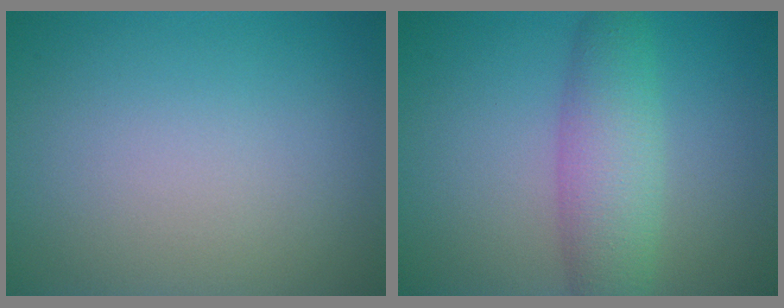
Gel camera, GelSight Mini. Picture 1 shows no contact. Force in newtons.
{"total": 4.7, "press": 4.7, "slide": 0.1}